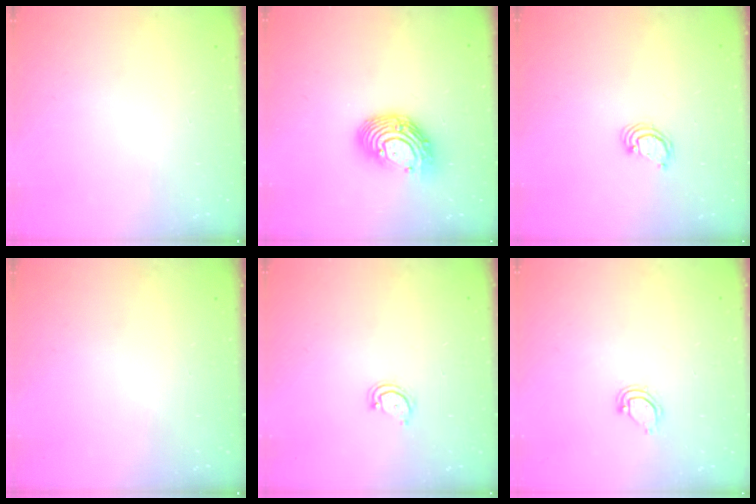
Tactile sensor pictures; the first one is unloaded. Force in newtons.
{"total": 13.2, "press": 13.1, "slide": 1.3}
{"total": 2.5, "press": 2.5, "slide": 0.2}
{"total": 0.0}
{"total": 3.1, "press": 3.1, "slide": 0.2}
{"total": 4.3, "press": 4.3, "slide": 0.3}